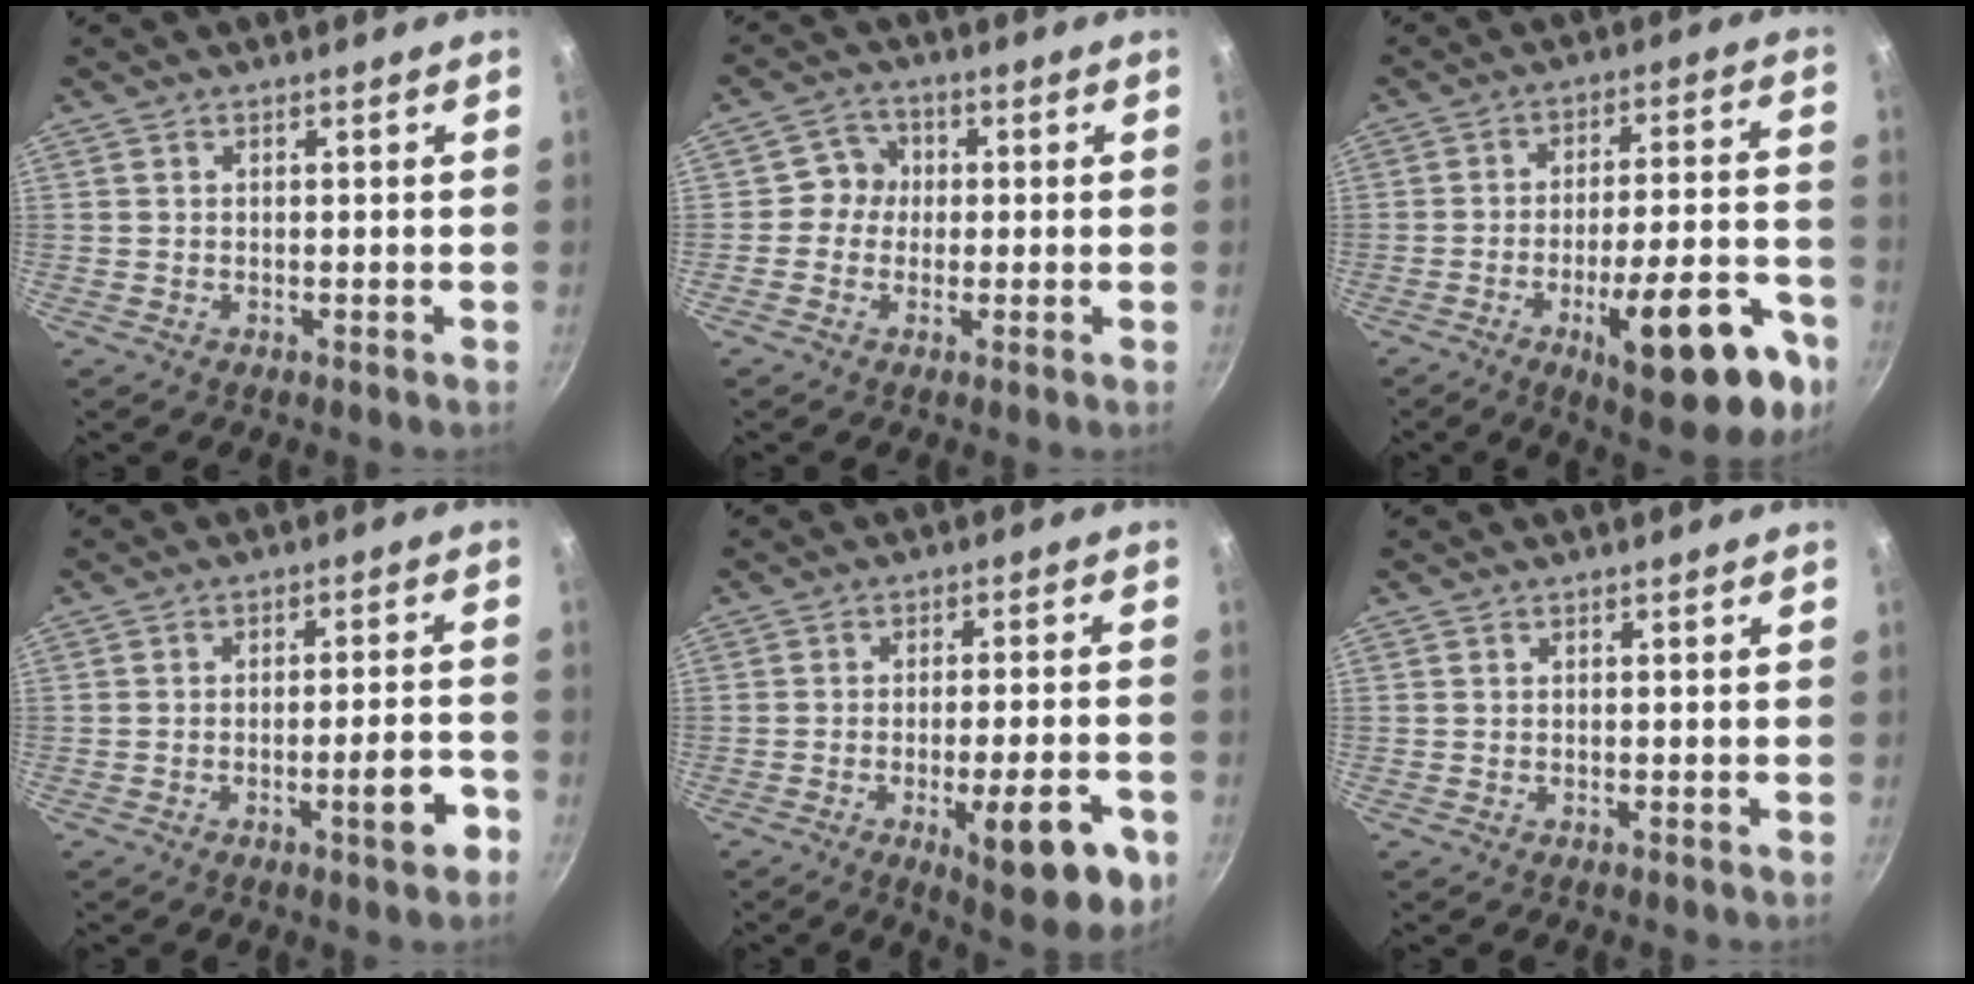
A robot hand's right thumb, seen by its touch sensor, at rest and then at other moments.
{"total": 4.4, "force": [-0.1, 4.2, 1.1], "torque": [0.015, 0.010, -0.013]}
{"total": 20.3, "force": [-9.2, 6.7, 16.8], "torque": [-0.187, 0.041, -0.121]}
{"total": 6.8, "force": [-3.1, 1.5, 5.8], "torque": [-0.064, 0.029, -0.039]}
{"total": 14.2, "force": [-5.5, 4.1, 12.4], "torque": [-0.144, 0.013, -0.068]}
{"total": 0.0}